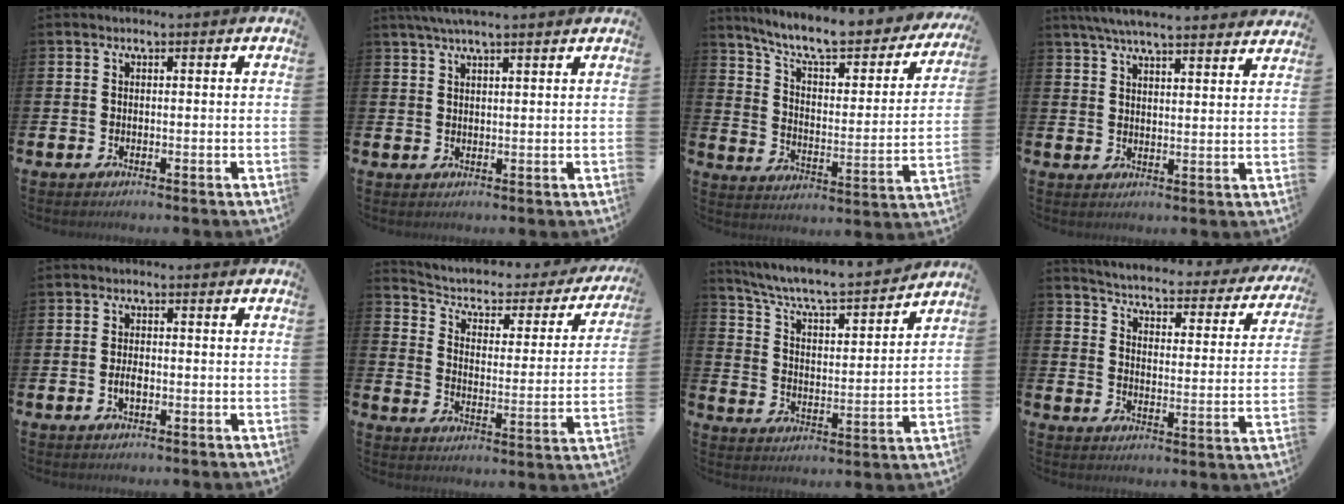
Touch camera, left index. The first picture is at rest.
{"total": 3.8, "force": [3.3, 0.2, 1.9], "torque": [-0.051, 0.002, 0.061]}
{"total": 9.3, "force": [8.0, 2.1, 4.2], "torque": [-0.106, -0.060, 0.133]}
{"total": 6.2, "force": [6.0, 0.4, 1.7], "torque": [-0.050, -0.028, 0.107]}
{"total": 1.9, "force": [-0.4, 0.9, 1.6], "torque": [-0.023, -0.002, -0.010]}
{"total": 4.3, "force": [3.5, 2.0, 1.6], "torque": [-0.059, -0.026, 0.050]}
{"total": 6.8, "force": [6.3, 0.7, 2.3], "torque": [-0.079, -0.052, 0.103]}
{"total": 3.4, "force": [3.2, 0.8, 0.9], "torque": [-0.043, -0.032, 0.045]}